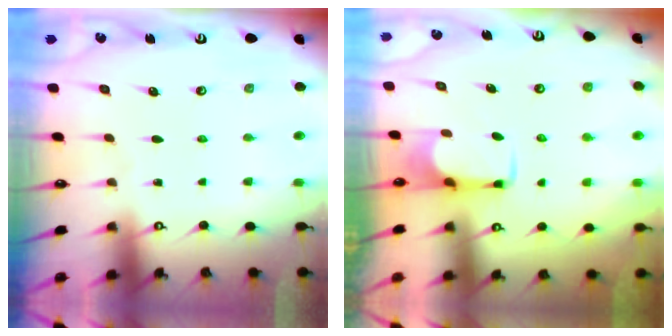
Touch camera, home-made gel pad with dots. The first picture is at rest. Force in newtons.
{"total": 3.0, "press": 3.0, "slide": 0.5}